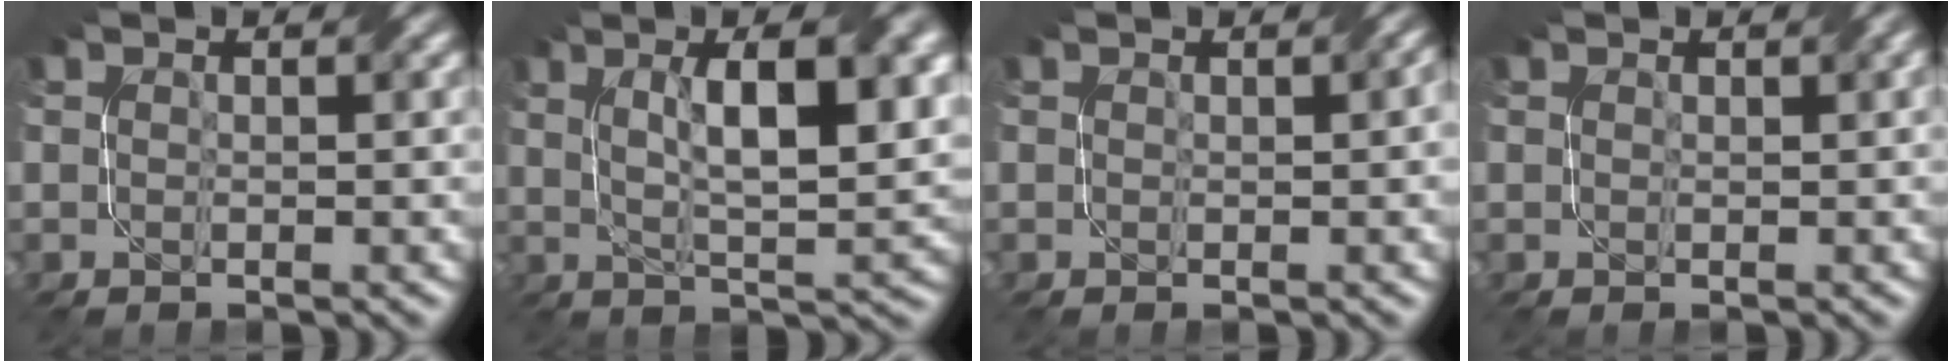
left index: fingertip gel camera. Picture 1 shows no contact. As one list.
[{"total": 10.2, "force": [2.9, 3.0, 9.3], "torque": [-0.132, 0.007, 0.046]}, {"total": 0.8, "force": [-0.5, 0.0, 0.6], "torque": [-0.001, 0.003, -0.008]}, {"total": 0.8, "force": [0.6, 0.1, 0.5], "torque": [-0.006, 0.002, 0.010]}]